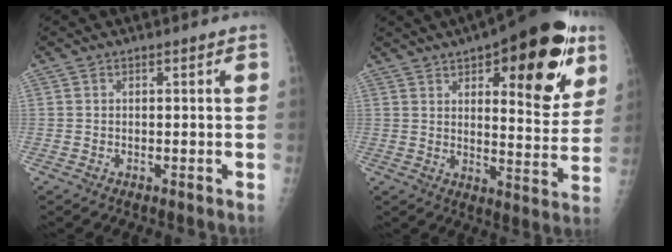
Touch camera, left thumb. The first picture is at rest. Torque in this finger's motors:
{"motor_torque": [0.37, 1.31, 0.25, -0.17, 0.13]}